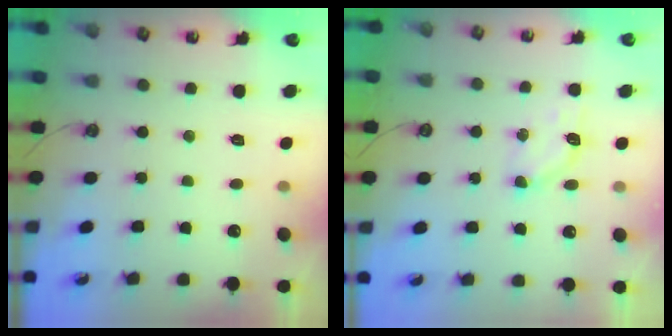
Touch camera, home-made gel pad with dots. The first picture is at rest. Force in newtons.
{"total": 3.8, "press": 3.8, "slide": 0.5}